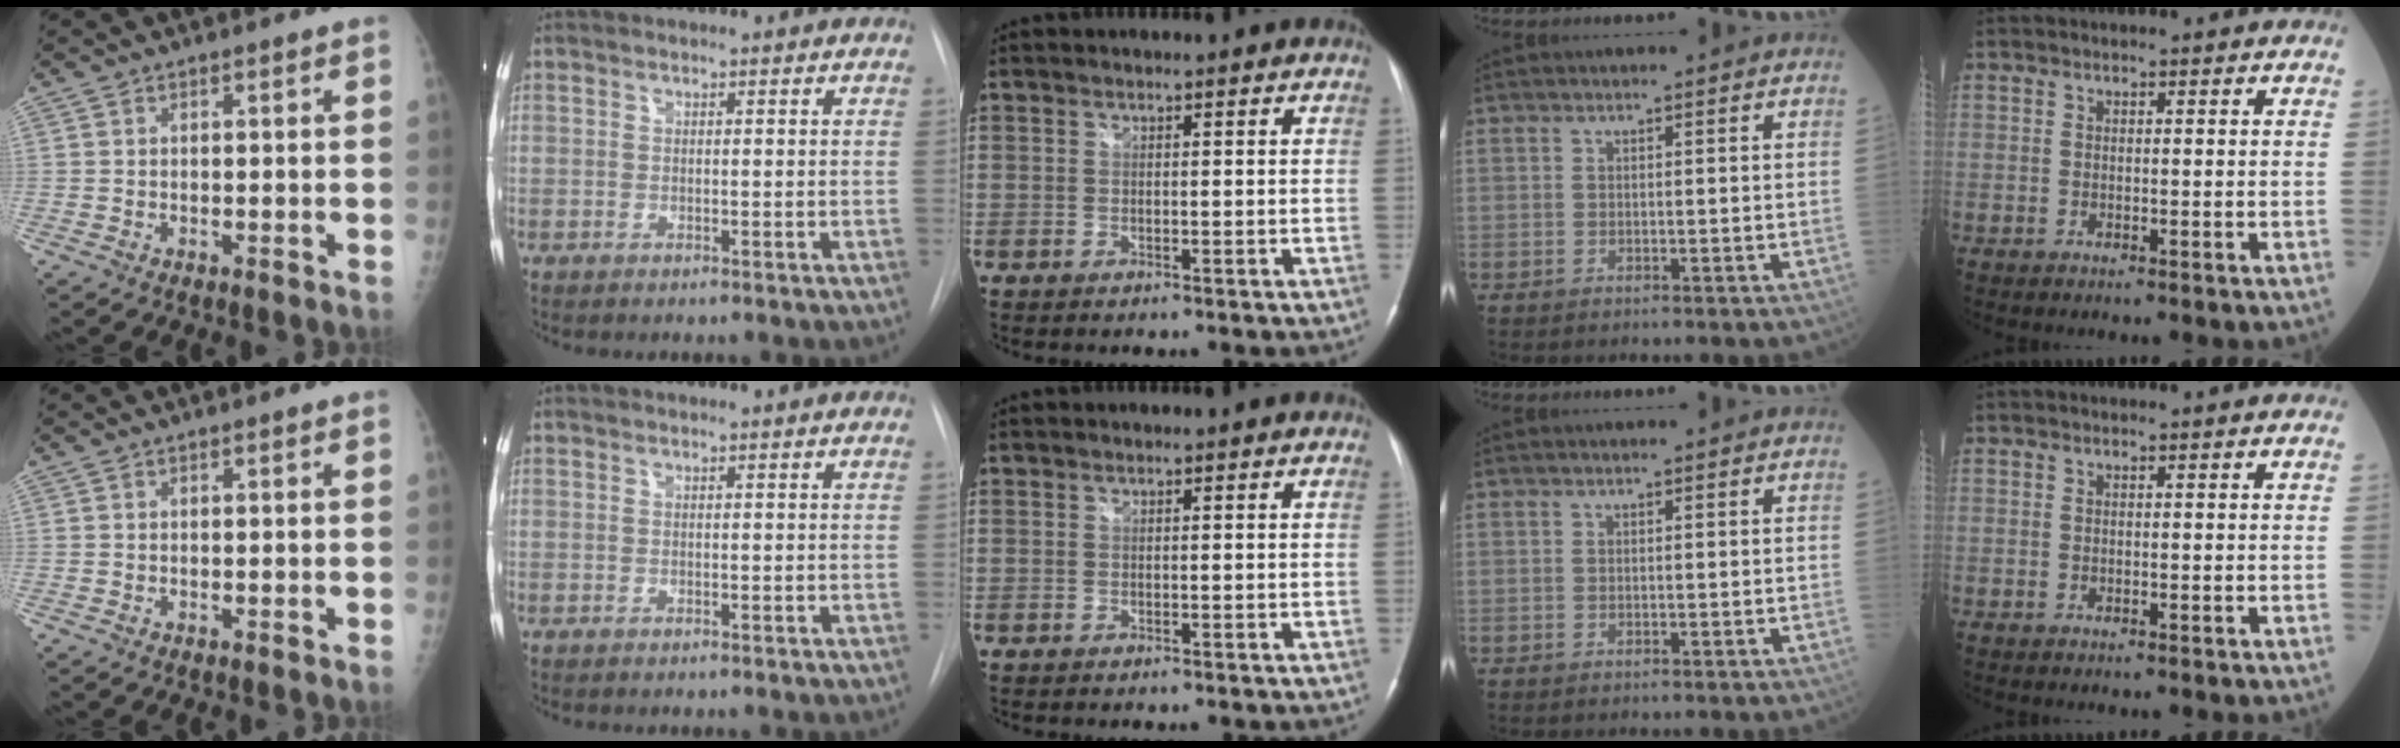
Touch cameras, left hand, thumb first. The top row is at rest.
{}